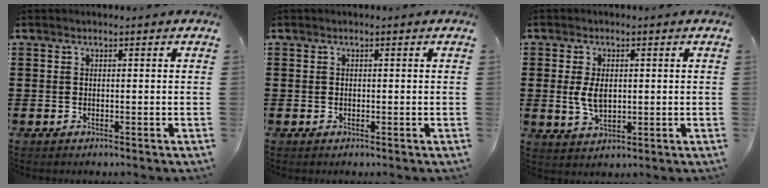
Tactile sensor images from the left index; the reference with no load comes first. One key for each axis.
{"total": 0.0}
{"total": 4.7, "fx": 0.4, "fy": 2.7, "fz": 3.9, "tx": -0.085, "ty": -0.001, "tz": 0.001}